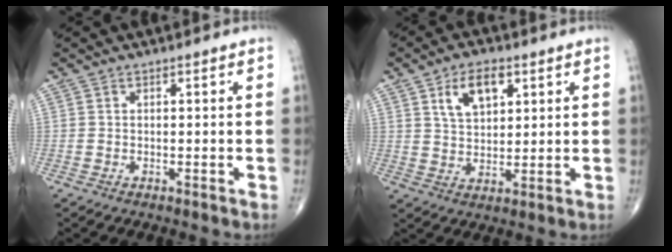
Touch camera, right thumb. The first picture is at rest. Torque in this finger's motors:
{"motor_torque": [-0.08, 0.11, 0.54, 0.36, 0.15]}